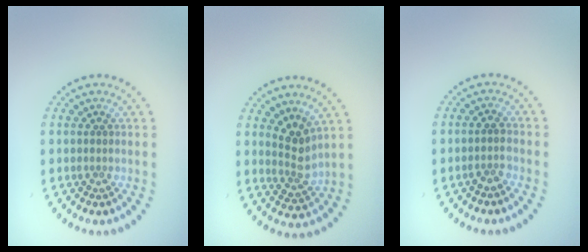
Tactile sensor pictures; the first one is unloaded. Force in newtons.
{"total": 2.6, "press": 2.0, "slide": 1.7}
{"total": 1.4, "press": 1.3, "slide": 0.6}